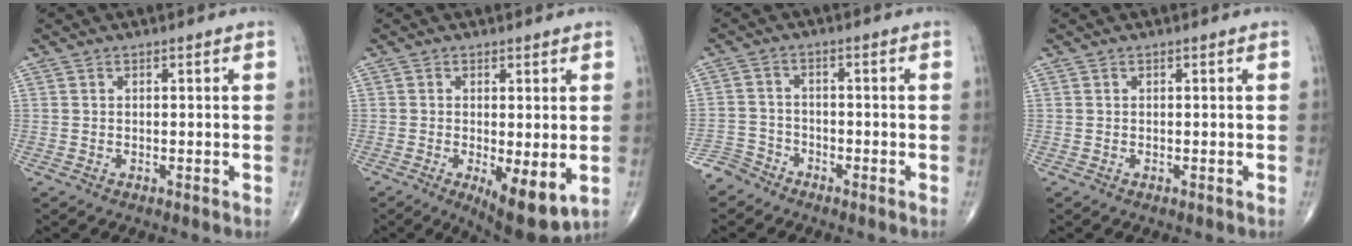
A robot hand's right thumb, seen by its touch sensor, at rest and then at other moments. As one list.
[{"total": 8.7, "force": [-2.0, 2.9, 8.0], "torque": [-0.116, -0.024, -0.024]}, {"total": 4.5, "force": [-3.9, 2.1, -0.1], "torque": [0.010, 0.012, -0.088]}, {"total": 0.0}]